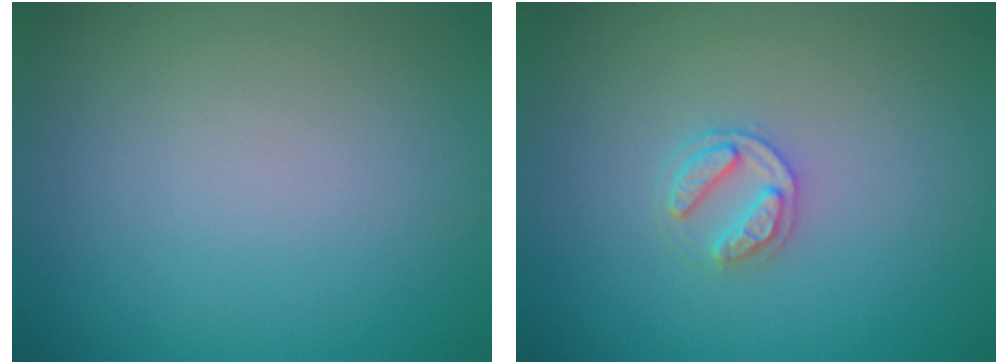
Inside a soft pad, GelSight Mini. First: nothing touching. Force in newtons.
{"total": 2.0, "press": 2.0, "slide": 0.3}